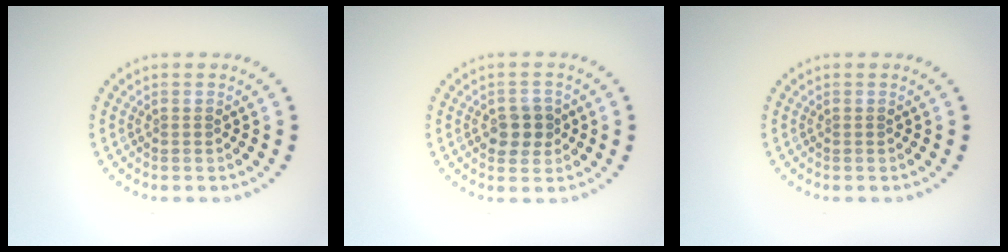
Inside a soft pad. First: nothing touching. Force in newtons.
{"total": 2.4, "press": 2.3, "slide": 0.6}
{"total": 0.0}